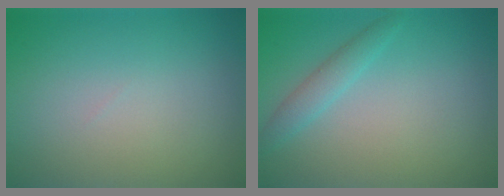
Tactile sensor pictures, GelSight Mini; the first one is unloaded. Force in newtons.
{"total": 1.8, "press": 1.8, "slide": 0.1}